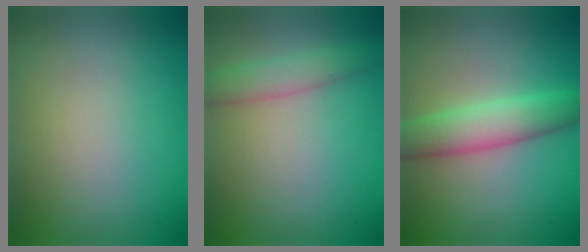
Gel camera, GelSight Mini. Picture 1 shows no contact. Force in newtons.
{"total": 2.9, "press": 2.9, "slide": 0.1}
{"total": 4.9, "press": 4.9, "slide": 0.1}